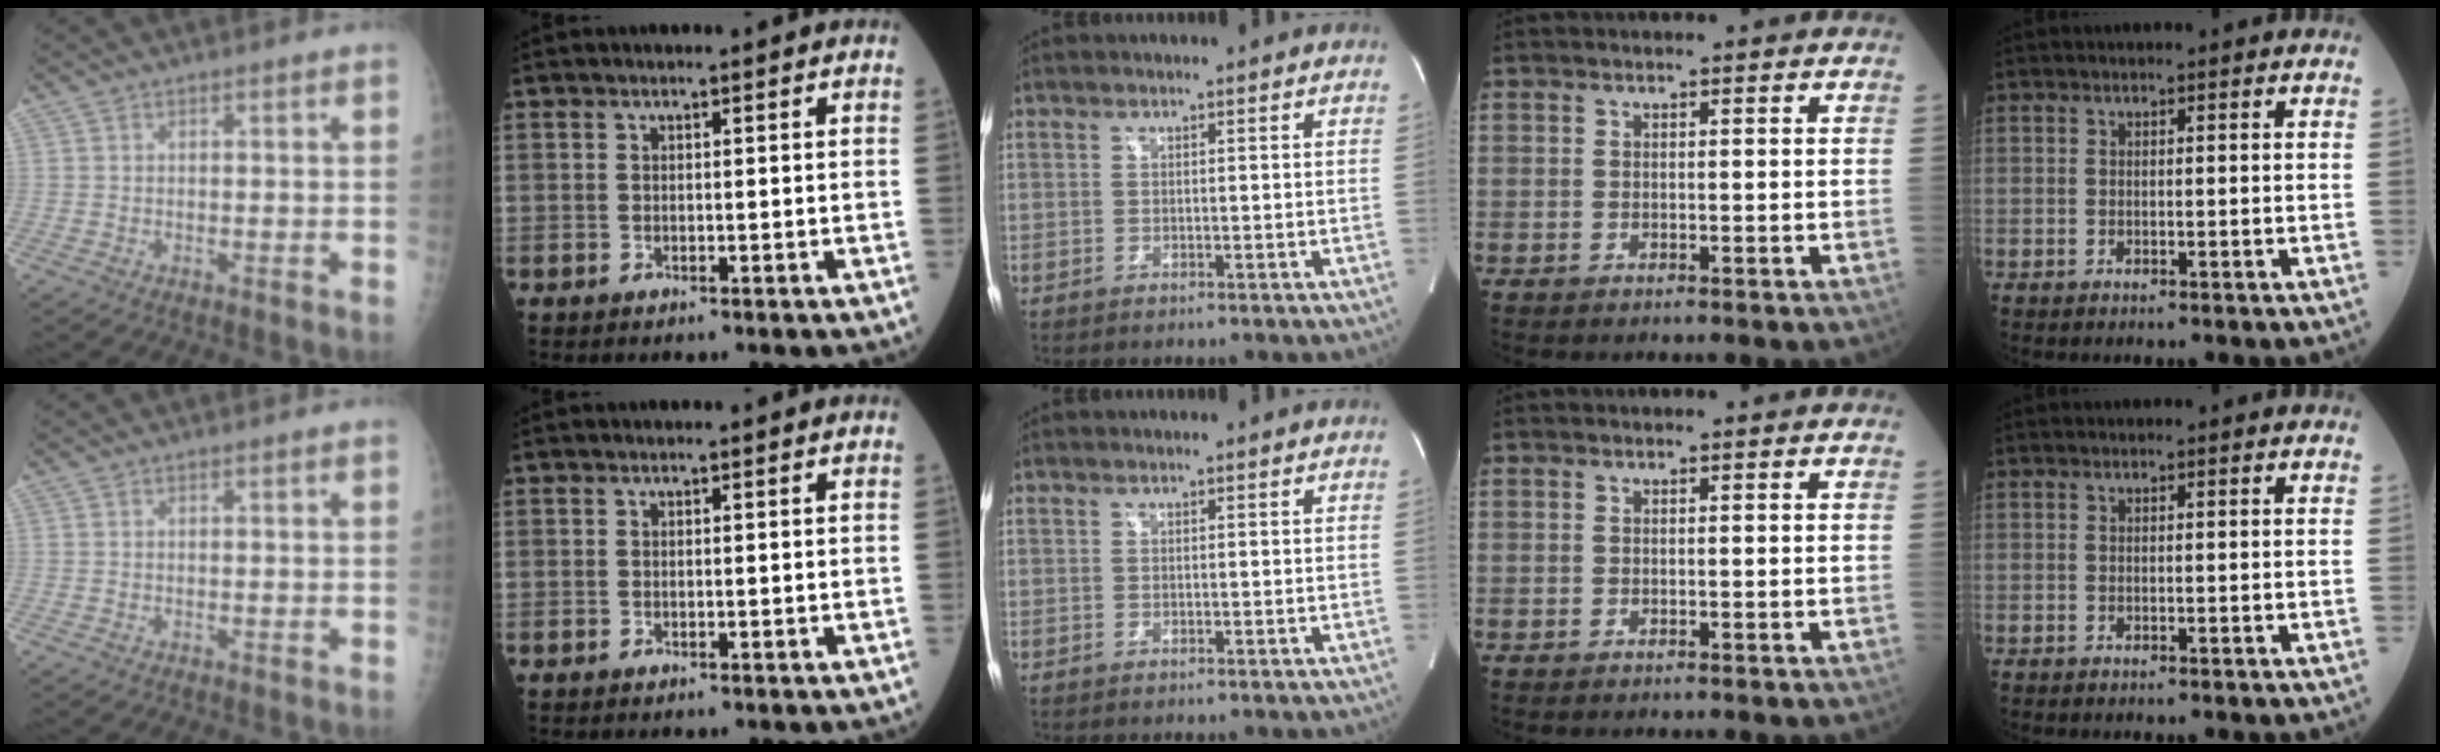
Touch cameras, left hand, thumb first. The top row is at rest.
{}